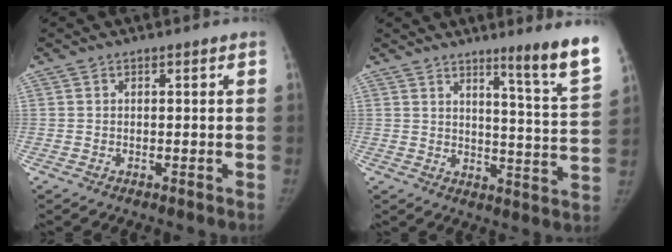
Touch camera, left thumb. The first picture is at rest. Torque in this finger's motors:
{"motor_torque": [0.44, -0.60, 0.69, -0.49, 0.04]}